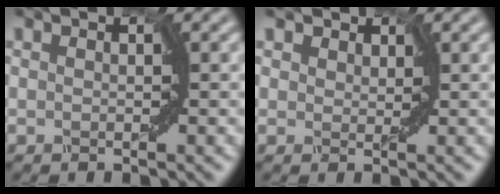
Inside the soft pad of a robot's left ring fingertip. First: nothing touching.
{"total": 1.6, "force": [1.2, 0.9, 0.6], "torque": [-0.018, 0.002, 0.012]}